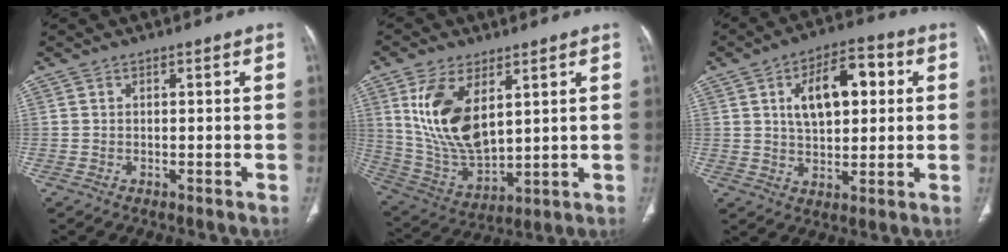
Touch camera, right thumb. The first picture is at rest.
{"total": 15.8, "force": [5.4, 8.1, 12.4], "torque": [-0.236, -0.025, 0.123]}
{"total": 12.8, "force": [3.2, 6.9, 10.3], "torque": [-0.138, 0.010, 0.050]}